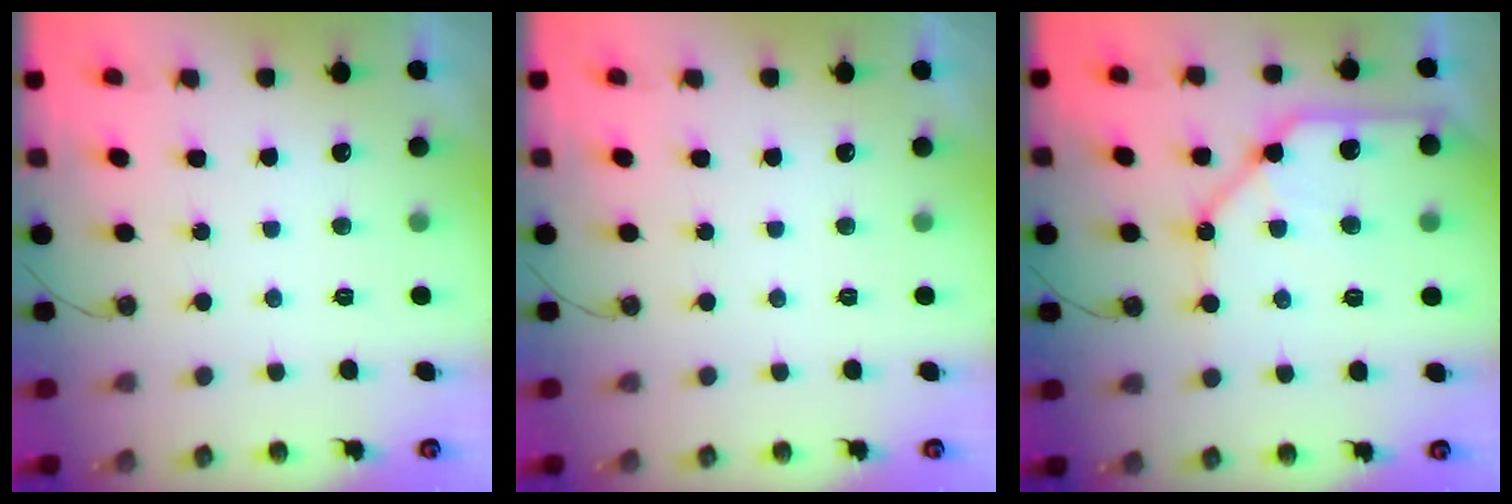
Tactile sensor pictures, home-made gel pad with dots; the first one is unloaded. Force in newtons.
{"total": 0.0}
{"total": 13.5, "press": 13.4, "slide": 1.9}